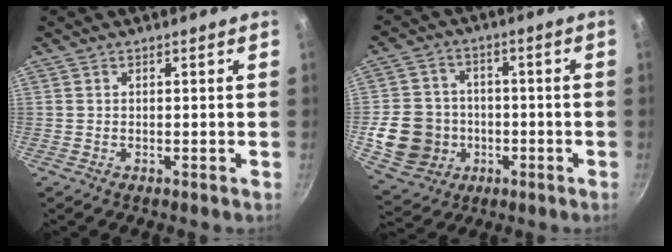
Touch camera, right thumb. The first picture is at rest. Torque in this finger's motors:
{"motor_torque": [0.55, 0.68, 0.56, -0.77, 0.26]}